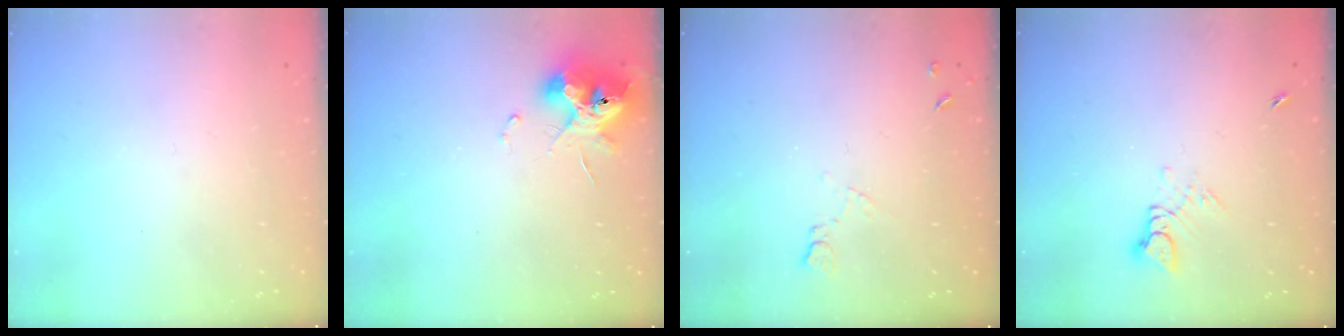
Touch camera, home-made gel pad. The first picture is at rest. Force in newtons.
{"total": 11.2, "press": 11.1, "slide": 0.6}
{"total": 4.7, "press": 4.5, "slide": 1.1}
{"total": 3.8, "press": 3.8, "slide": 0.3}